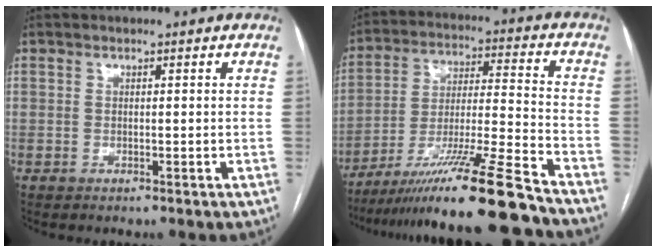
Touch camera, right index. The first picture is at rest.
{"total": 19.1, "force": [-15.6, -2.0, 10.8], "torque": [-0.188, -0.018, -0.269]}